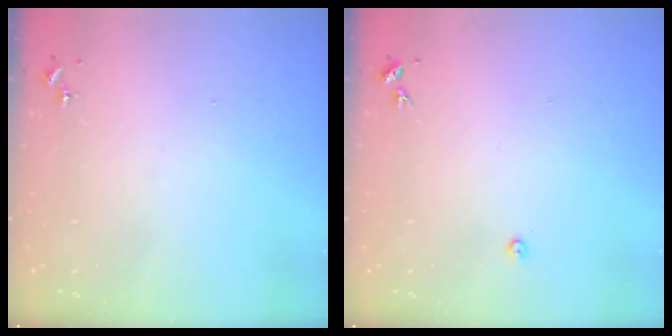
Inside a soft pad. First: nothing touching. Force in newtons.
{"total": 2.2, "press": 2.2, "slide": 0.3}